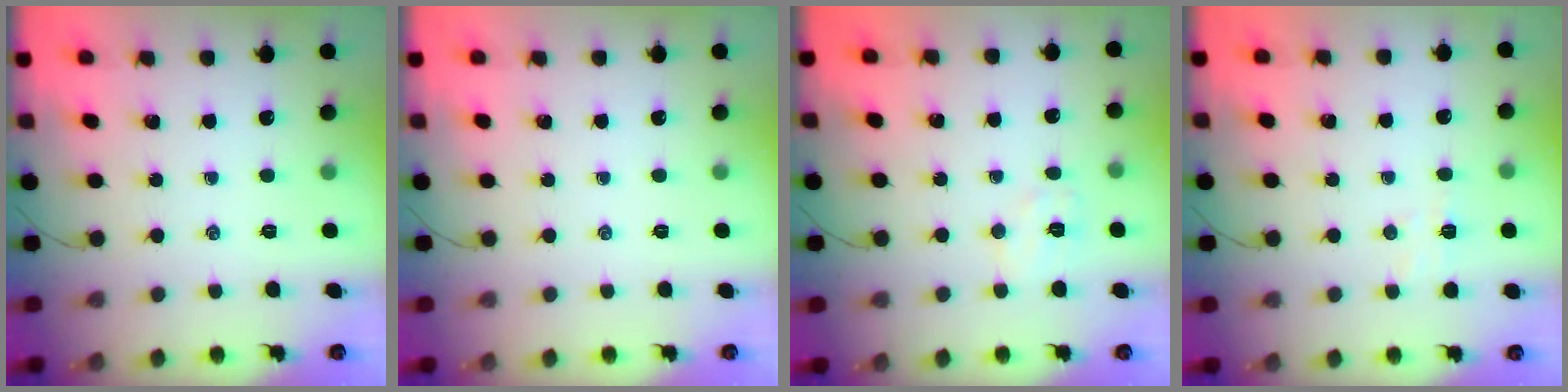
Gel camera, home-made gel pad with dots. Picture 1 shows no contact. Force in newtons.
{"total": 0.0}
{"total": 6.1, "press": 6.0, "slide": 1.0}
{"total": 3.5, "press": 3.3, "slide": 0.9}